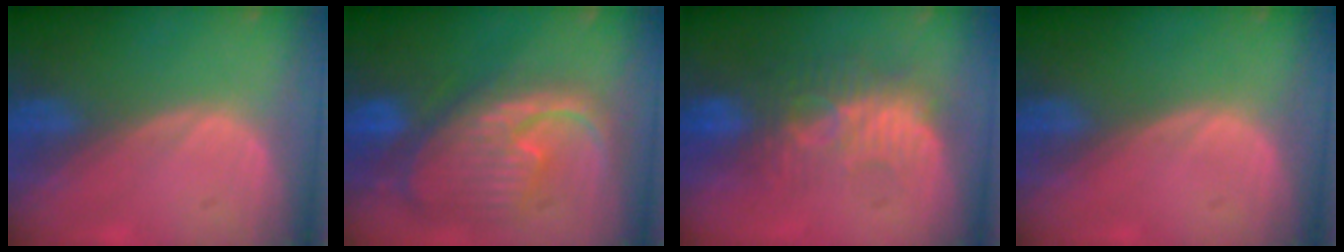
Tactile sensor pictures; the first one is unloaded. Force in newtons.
{"total": 12.4, "press": 10.6, "slide": 6.5}
{"total": 9.1, "press": 8.3, "slide": 3.8}
{"total": 0.0}